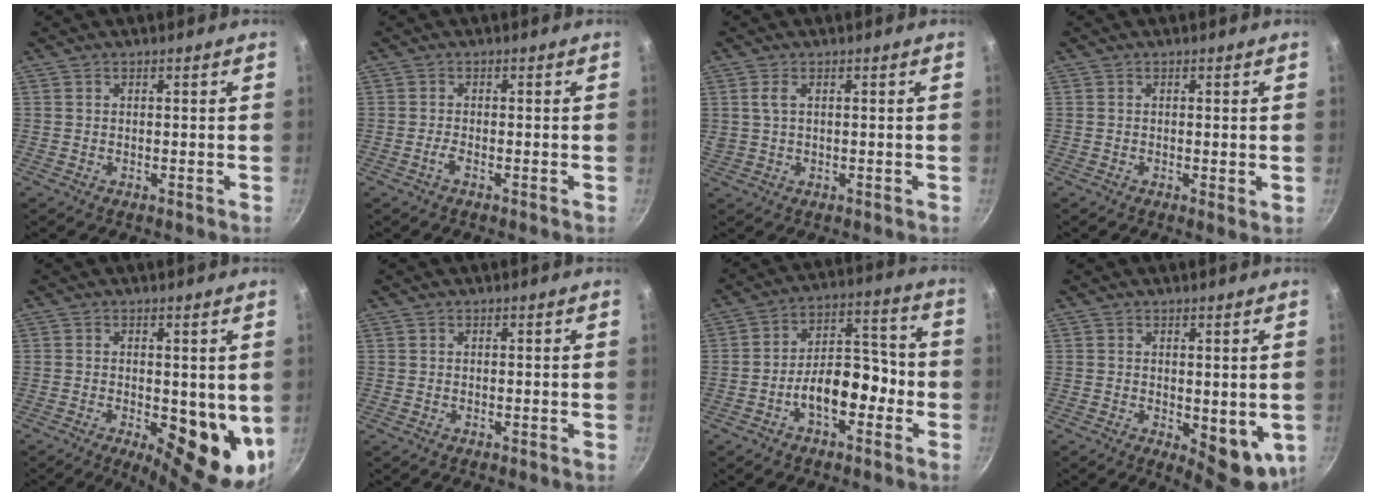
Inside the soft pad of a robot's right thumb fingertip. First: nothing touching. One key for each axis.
{"total": 1.3, "fx": -0.8, "fy": 0.2, "fz": 1.0, "tx": -0.027, "ty": 0.006, "tz": -0.021}
{"total": 2.3, "fx": 0.7, "fy": 1.2, "fz": 1.9, "tx": -0.036, "ty": 0.001, "tz": 0.017}
{"total": 1.3, "fx": 0.0, "fy": 0.4, "fz": 1.2, "tx": -0.020, "ty": -0.005, "tz": -0.002}
{"total": 12.2, "fx": -1.7, "fy": 5.2, "fz": 10.9, "tx": -0.115, "ty": -0.020, "tz": -0.013}
{"total": 0.0}
{"total": 11.5, "fx": -4.3, "fy": 6.4, "fz": 8.4, "tx": -0.091, "ty": 0.066, "tz": -0.075}
{"total": 8.7, "fx": -0.5, "fy": 3.9, "fz": 7.7, "tx": -0.072, "ty": -0.012, "tz": 0.004}